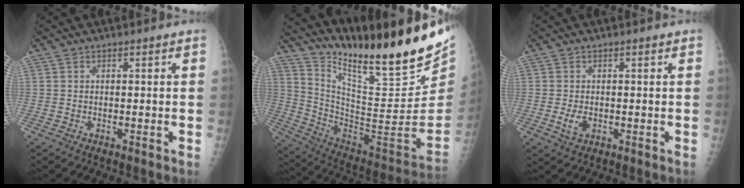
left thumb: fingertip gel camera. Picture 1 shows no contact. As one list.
[{"total": 28.4, "force": [22.2, 6.1, 16.7], "torque": [-0.224, -0.134, 0.346]}, {"total": 2.9, "force": [-0.4, 1.9, 2.2], "torque": [-0.040, -0.005, -0.004]}]